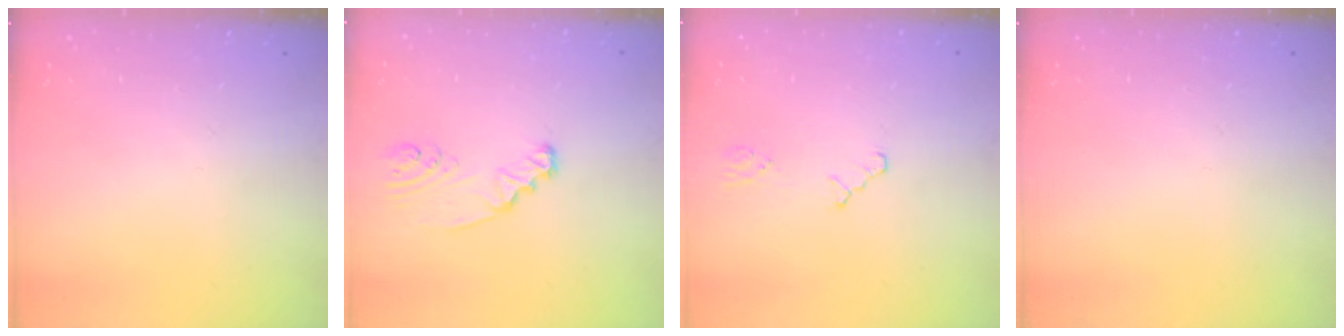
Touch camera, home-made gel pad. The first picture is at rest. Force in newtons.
{"total": 2.7, "press": 2.6, "slide": 0.3}
{"total": 1.6, "press": 1.6, "slide": 0.3}
{"total": 0.0}